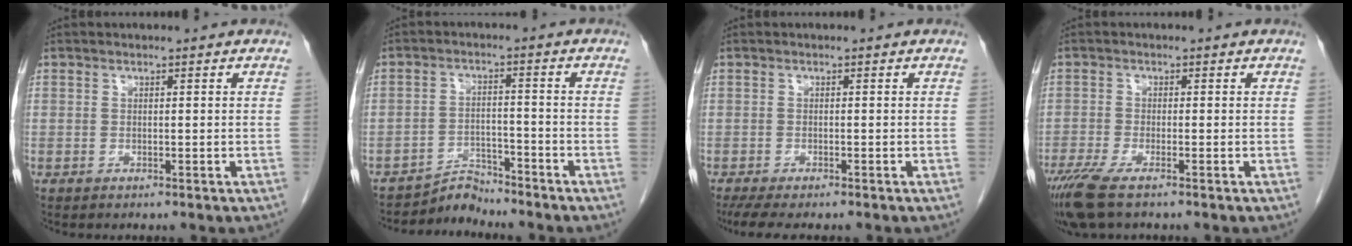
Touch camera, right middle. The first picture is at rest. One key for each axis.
{"total": 4.1, "fx": -4.0, "fy": 0.3, "fz": -1.2, "tx": 0.023, "ty": 0.002, "tz": -0.065}
{"total": 6.1, "fx": -4.9, "fy": 1.1, "fz": 3.4, "tx": -0.053, "ty": -0.016, "tz": -0.075}
{"total": 6.0, "fx": -4.3, "fy": 0.9, "fz": 4.0, "tx": -0.082, "ty": -0.018, "tz": -0.078}